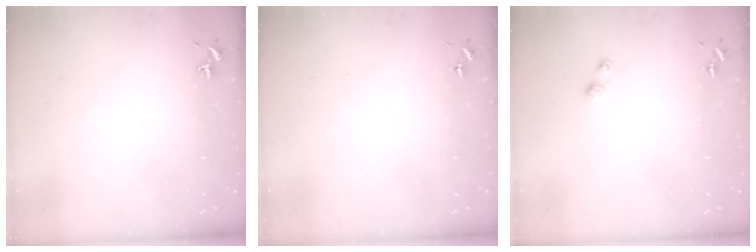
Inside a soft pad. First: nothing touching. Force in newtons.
{"total": 0.0}
{"total": 2.6, "press": 2.6, "slide": 0.4}